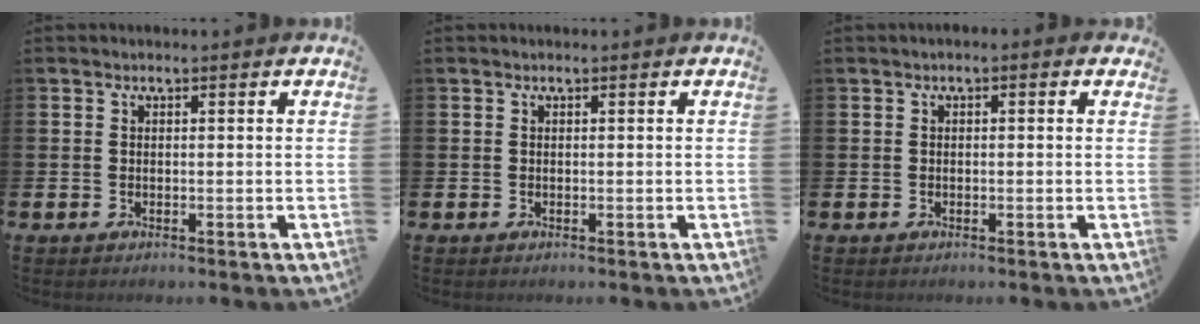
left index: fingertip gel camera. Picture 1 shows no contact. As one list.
[{"total": 0.0}, {"total": 0.6, "force": [-0.3, 0.3, 0.3], "torque": [-0.005, 0.001, -0.008]}]